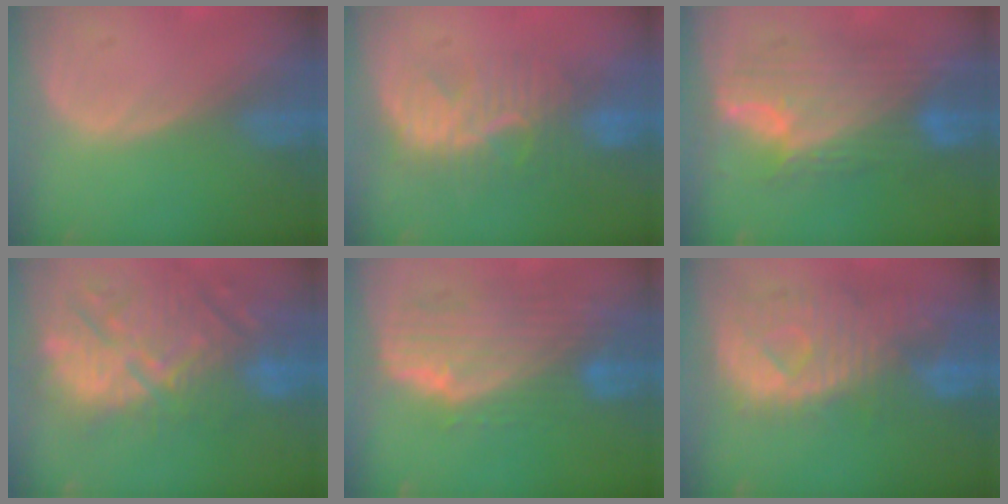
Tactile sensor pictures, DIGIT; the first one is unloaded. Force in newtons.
{"total": 8.6, "press": 8.1, "slide": 3.0}
{"total": 10.0, "press": 10.0, "slide": 0.6}
{"total": 13.1, "press": 12.3, "slide": 4.5}
{"total": 10.2, "press": 8.9, "slide": 4.8}
{"total": 11.2, "press": 9.7, "slide": 5.6}